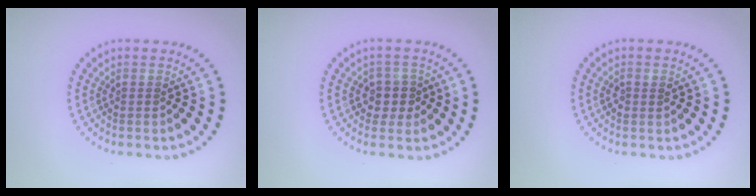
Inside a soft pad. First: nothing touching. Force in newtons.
{"total": 2.3, "press": 2.0, "slide": 1.2}
{"total": 0.9, "press": 0.9, "slide": 0.2}